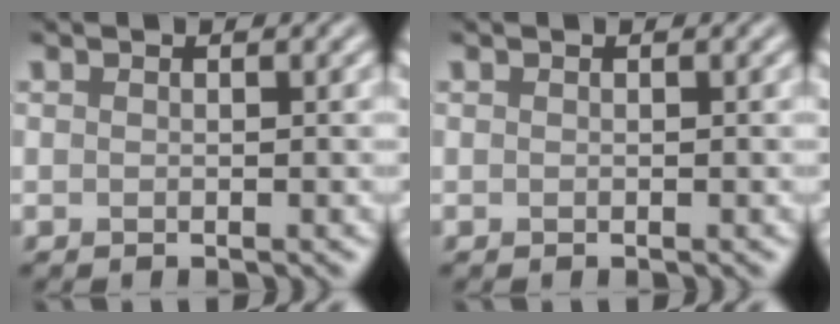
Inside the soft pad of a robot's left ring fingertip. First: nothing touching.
{"total": 0.0}